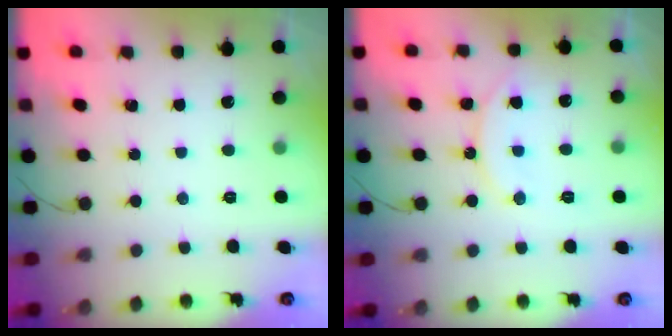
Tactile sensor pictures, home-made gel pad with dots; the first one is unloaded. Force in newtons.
{"total": 11.2, "press": 11.1, "slide": 1.3}